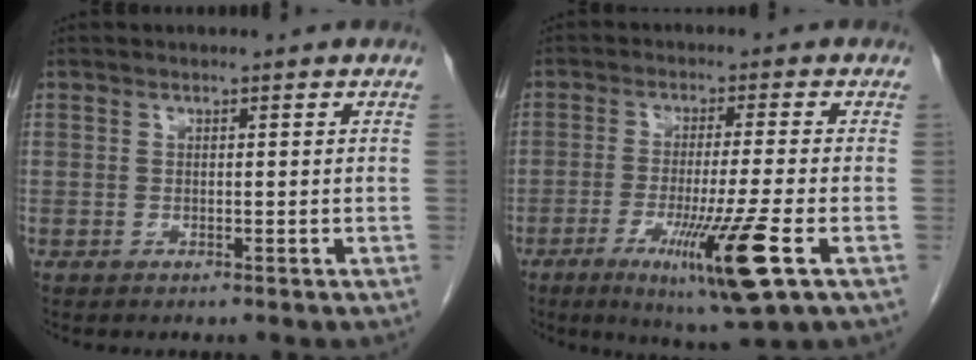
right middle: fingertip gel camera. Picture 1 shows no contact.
{"total": 11.2, "force": [-4.5, -0.8, 10.2], "torque": [-0.181, -0.039, -0.073]}